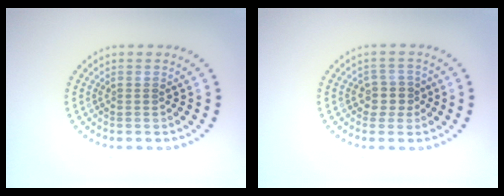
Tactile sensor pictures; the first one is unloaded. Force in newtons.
{"total": 2.0, "press": 1.7, "slide": 1.1}